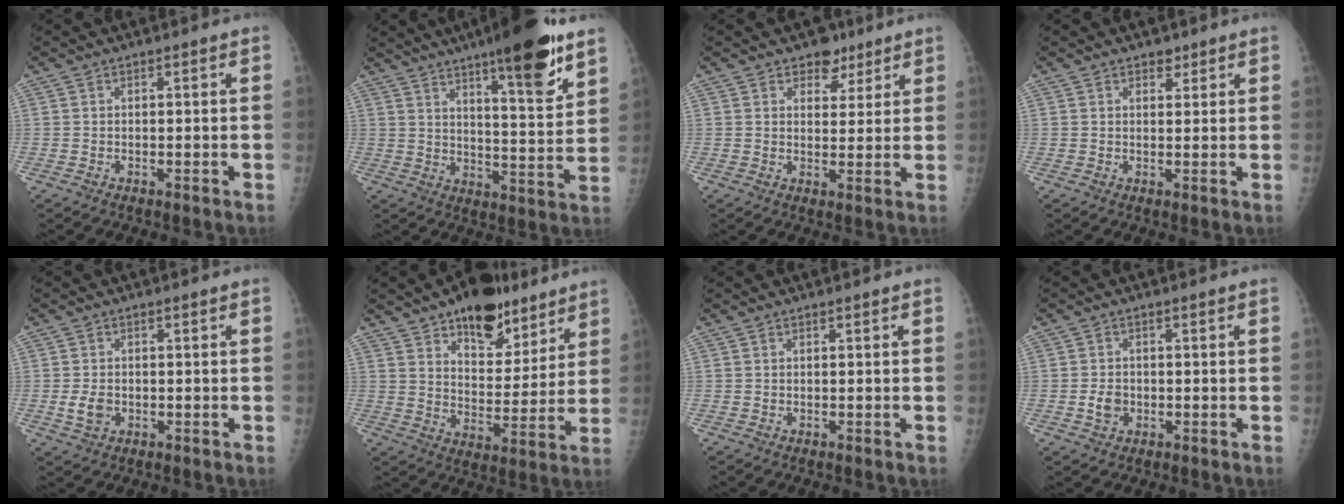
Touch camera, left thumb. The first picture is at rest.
{"total": 16.7, "force": [10.6, 3.3, 12.5], "torque": [-0.159, -0.064, 0.160]}
{"total": 5.4, "force": [3.7, 3.6, 1.6], "torque": [0.009, -0.018, 0.053]}
{"total": 2.1, "force": [1.6, 1.3, 0.6], "torque": [0.007, -0.009, 0.020]}
{"total": 3.4, "force": [-0.6, 2.5, 2.2], "torque": [-0.038, -0.001, -0.008]}
{"total": 16.5, "force": [11.1, 8.4, 8.9], "torque": [-0.071, -0.058, 0.172]}
{"total": 0.0}
{"total": 3.0, "force": [-0.7, 2.4, 1.7], "torque": [-0.022, 0.003, -0.010]}